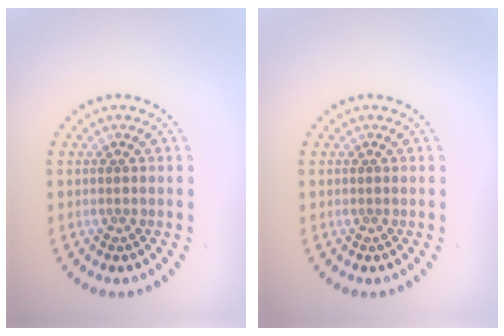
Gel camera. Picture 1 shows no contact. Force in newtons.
{"total": 0.0}